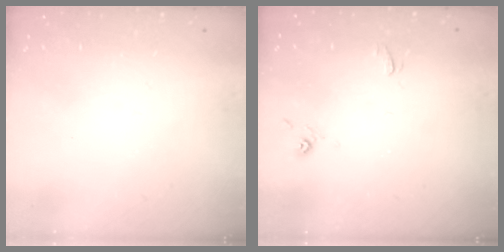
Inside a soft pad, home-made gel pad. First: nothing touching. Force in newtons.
{"total": 3.1, "press": 3.1, "slide": 0.3}